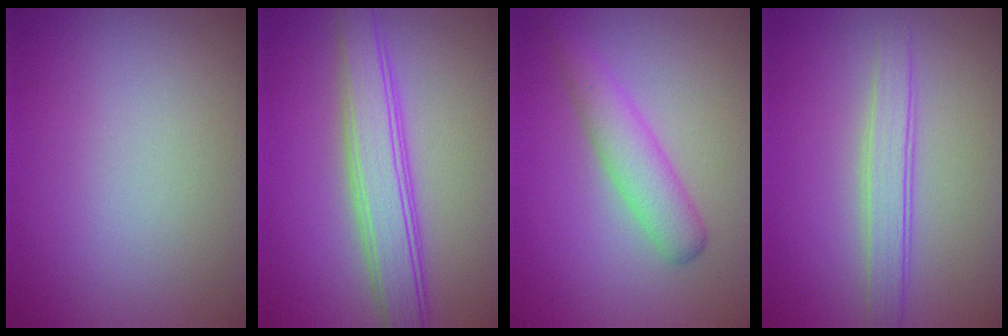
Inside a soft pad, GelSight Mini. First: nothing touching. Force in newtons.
{"total": 4.9, "press": 4.9, "slide": 0.1}
{"total": 3.2, "press": 3.2, "slide": 0.1}
{"total": 2.5, "press": 2.5, "slide": 0.2}